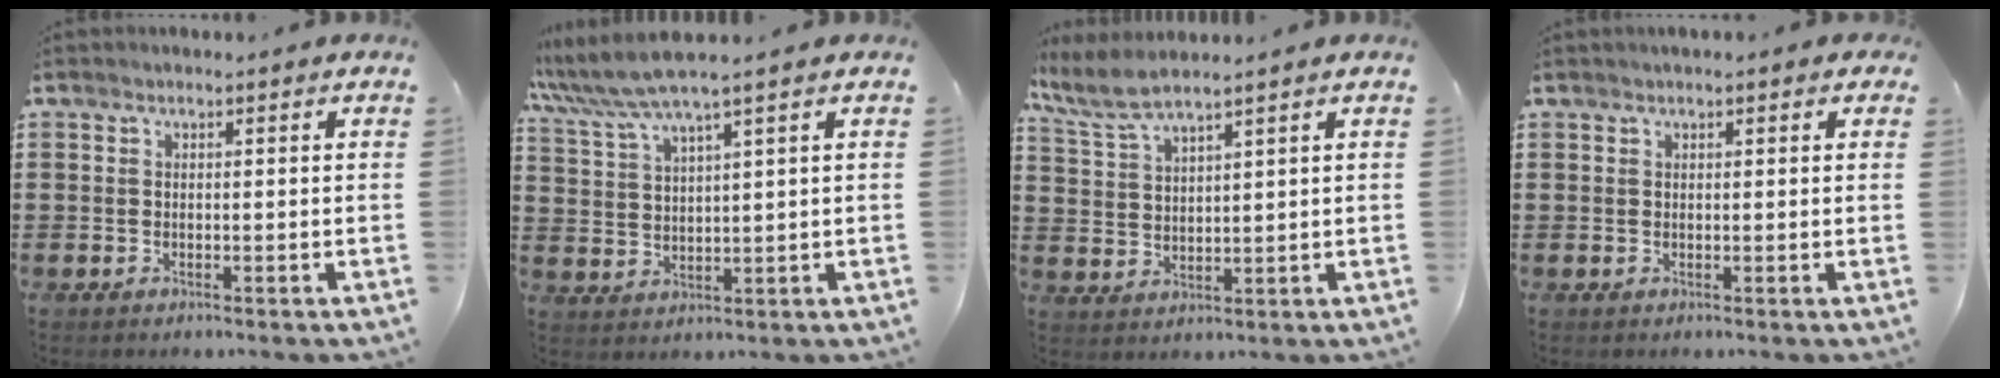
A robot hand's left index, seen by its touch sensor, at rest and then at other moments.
{"total": 5.3, "force": [4.1, 0.0, 3.4], "torque": [-0.086, -0.015, 0.067]}
{"total": 4.9, "force": [4.1, 0.4, 2.6], "torque": [-0.065, -0.010, 0.073]}
{"total": 0.6, "force": [0.4, 0.2, 0.4], "torque": [-0.009, 0.004, 0.007]}